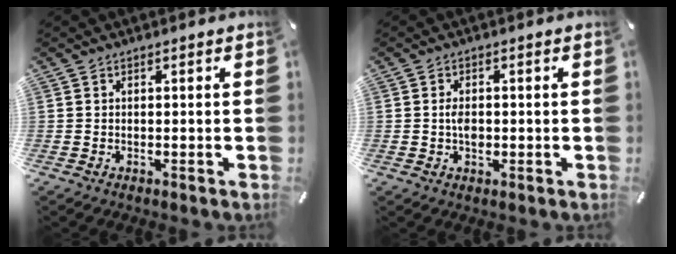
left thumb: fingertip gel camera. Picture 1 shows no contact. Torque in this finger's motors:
{"motor_torque": [0.52, 0.48, 0.30, 0.02, 0.16]}